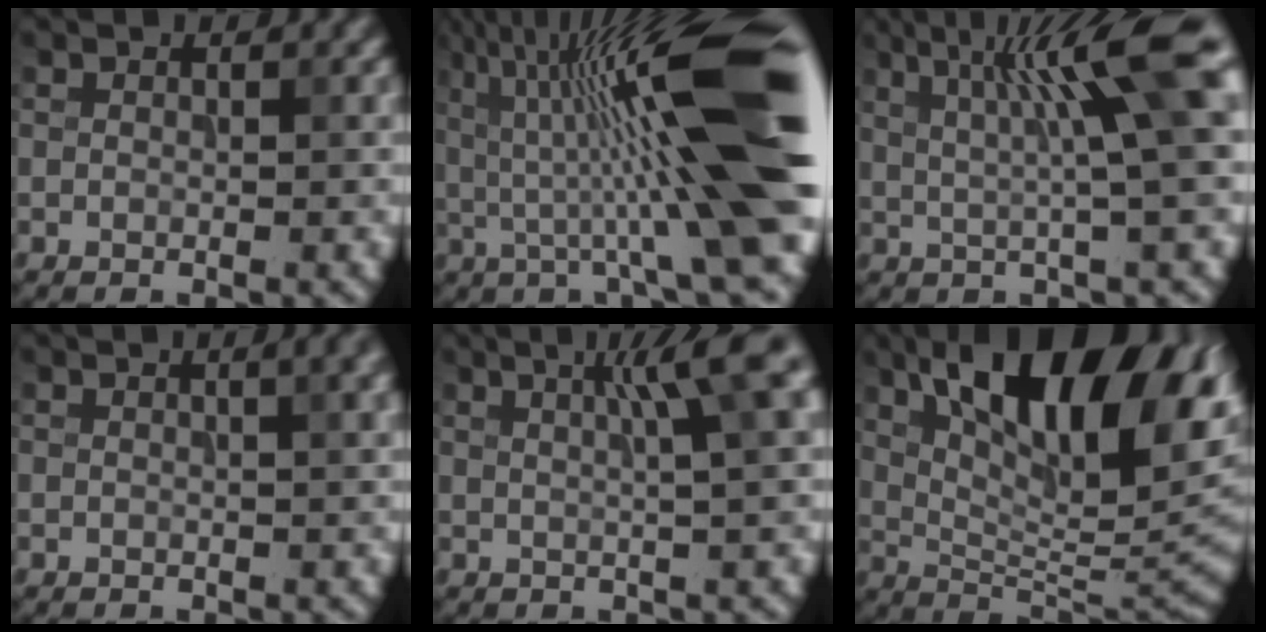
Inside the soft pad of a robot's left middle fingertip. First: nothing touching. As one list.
[{"total": 16.4, "force": [1.6, 2.5, 16.1], "torque": [-0.231, 0.021, 0.020]}, {"total": 9.4, "force": [2.8, 1.0, 8.9], "torque": [-0.127, 0.009, 0.045]}, {"total": 2.9, "force": [1.1, 0.9, 2.5], "torque": [-0.019, 0.007, 0.012]}, {"total": 6.2, "force": [2.0, 1.1, 5.7], "torque": [-0.064, 0.017, 0.028]}, {"total": 15.7, "force": [6.0, 6.5, 13.0], "torque": [-0.201, 0.009, 0.101]}]